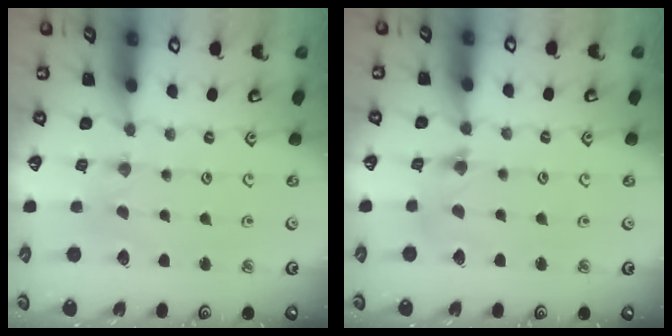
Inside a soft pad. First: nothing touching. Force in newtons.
{"total": 3.9, "press": 3.8, "slide": 0.4}